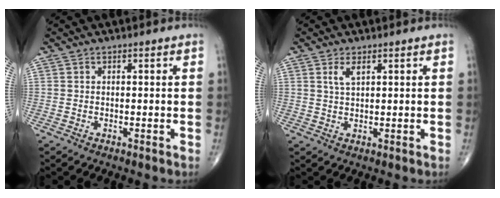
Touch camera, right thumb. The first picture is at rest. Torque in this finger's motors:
{"motor_torque": [0.00, 0.02, 0.11, -0.03, 0.09]}